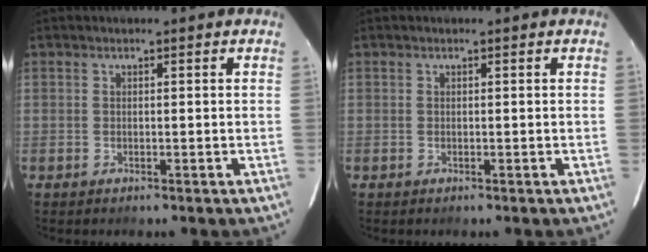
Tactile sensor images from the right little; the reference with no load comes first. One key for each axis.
{"total": 0.0}